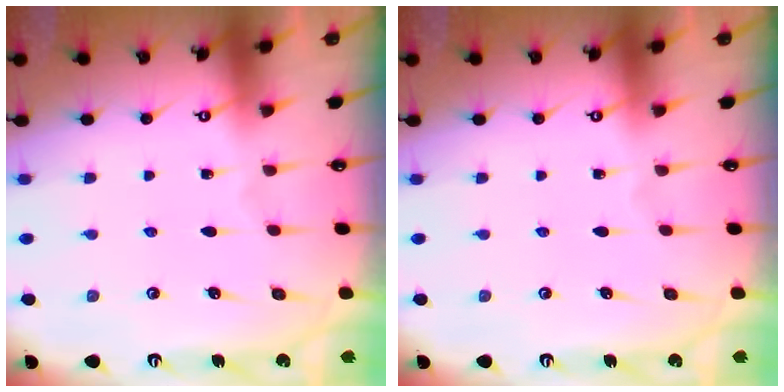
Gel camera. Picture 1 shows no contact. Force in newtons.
{"total": 0.0}